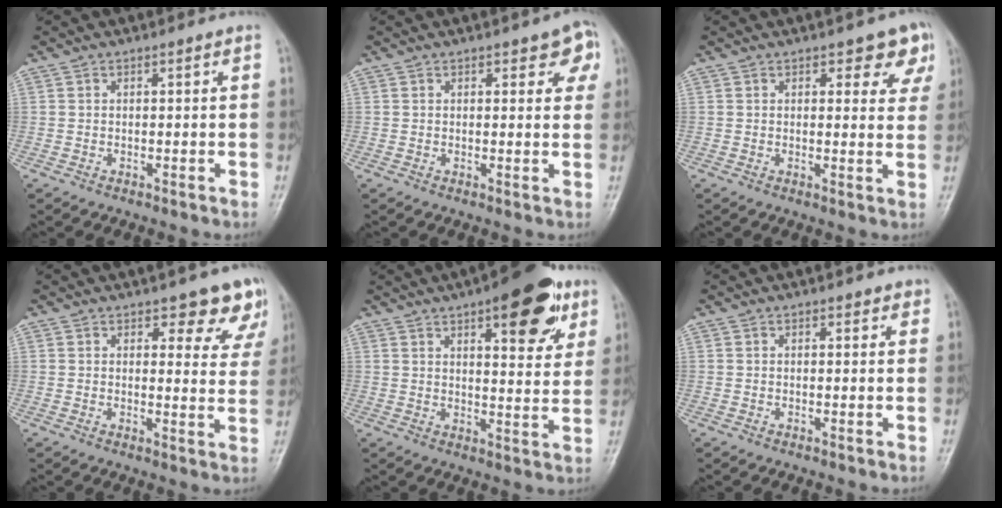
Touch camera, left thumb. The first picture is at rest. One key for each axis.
{"total": 4.7, "fx": 2.2, "fy": 2.3, "fz": 3.5, "tx": -0.013, "ty": -0.005, "tz": 0.018}
{"total": 5.6, "fx": 3.3, "fy": 2.8, "fz": 3.5, "tx": -0.004, "ty": -0.014, "tz": 0.034}
{"total": 7.6, "fx": 6.1, "fy": 3.4, "fz": 3.0, "tx": 0.009, "ty": -0.037, "tz": 0.057}
{"total": 15.0, "fx": 7.9, "fy": 5.7, "fz": 11.4, "tx": -0.115, "ty": -0.027, "tz": 0.104}
{"total": 1.0, "fx": 0.7, "fy": 0.6, "fz": 0.4, "tx": 0.003, "ty": -0.004, "tz": 0.005}